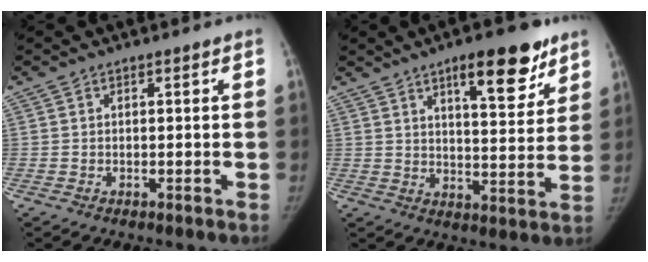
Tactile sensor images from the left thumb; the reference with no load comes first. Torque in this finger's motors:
{"motor_torque": [0.55, 0.11, 1.01, -0.32, 0.06]}